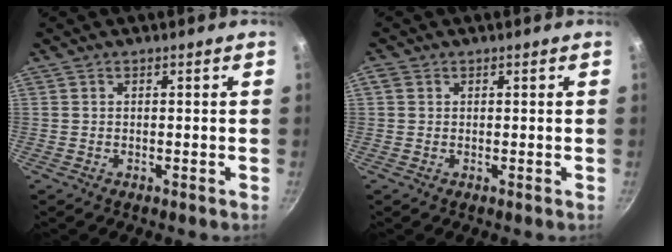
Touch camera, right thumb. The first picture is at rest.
{"total": 1.2, "force": [0.3, 1.0, 0.6], "torque": [-0.011, -0.001, 0.003]}